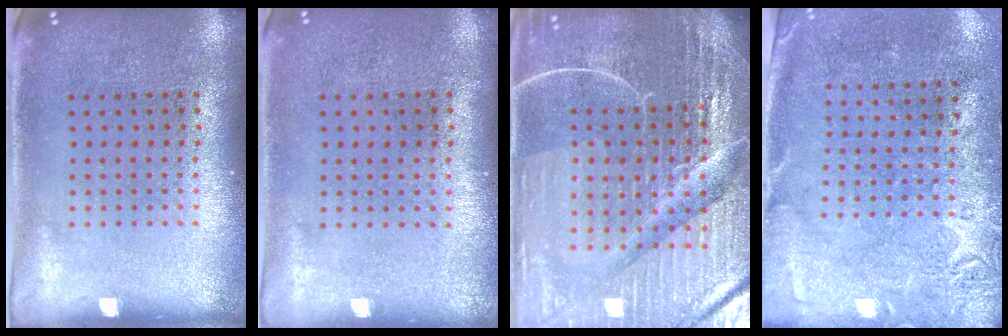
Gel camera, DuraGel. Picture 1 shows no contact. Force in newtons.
{"total": 0.0}
{"total": 6.9, "press": 6.1, "slide": 3.3}
{"total": 2.8, "press": 2.2, "slide": 1.7}